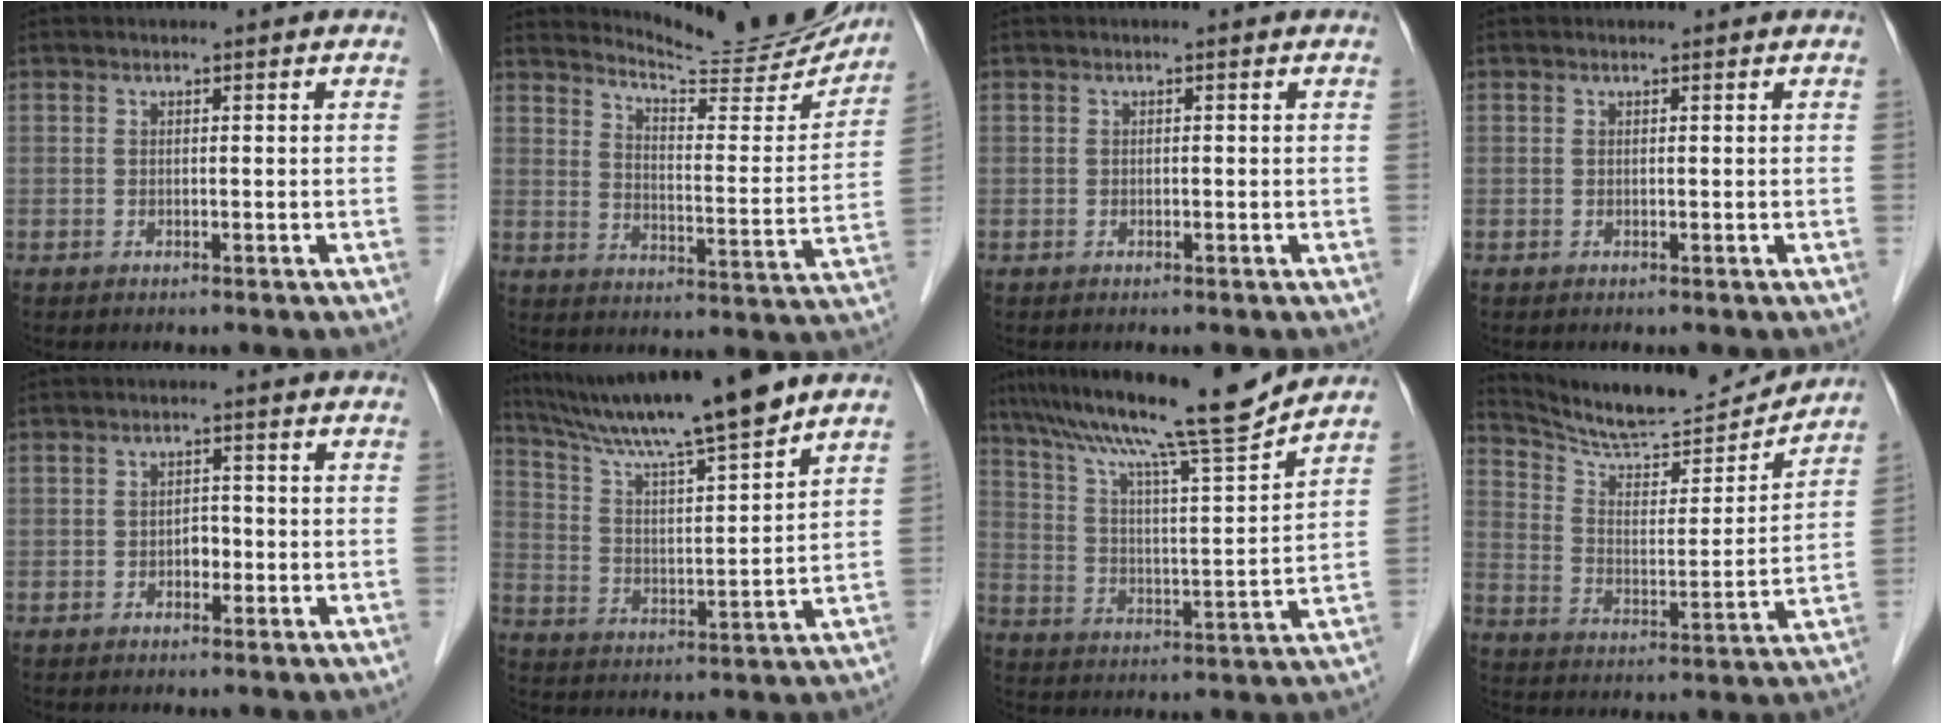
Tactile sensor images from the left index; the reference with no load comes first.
{"total": 17.2, "force": [16.7, 0.9, 4.3], "torque": [-0.067, -0.070, 0.214]}
{"total": 0.0}
{"total": 0.0}
{"total": 1.9, "force": [-0.7, 1.3, 1.3], "torque": [-0.016, 0.006, -0.012]}
{"total": 15.7, "force": [13.4, -0.9, 8.2], "torque": [-0.146, 0.005, 0.229]}
{"total": 17.5, "force": [14.7, -0.7, 9.5], "torque": [-0.164, 0.000, 0.234]}
{"total": 17.4, "force": [16.6, 1.6, 5.0], "torque": [-0.089, -0.018, 0.258]}